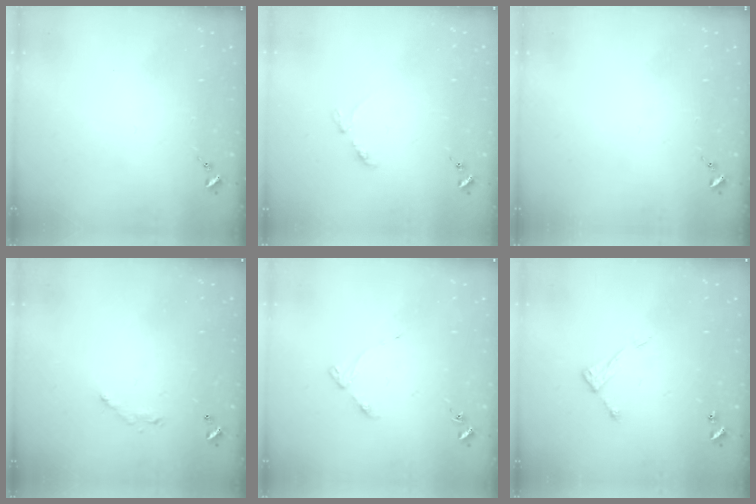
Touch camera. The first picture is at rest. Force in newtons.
{"total": 3.4, "press": 3.4, "slide": 0.5}
{"total": 0.0}
{"total": 6.0, "press": 6.0, "slide": 0.4}
{"total": 3.3, "press": 3.3, "slide": 0.4}
{"total": 6.5, "press": 6.5, "slide": 0.3}